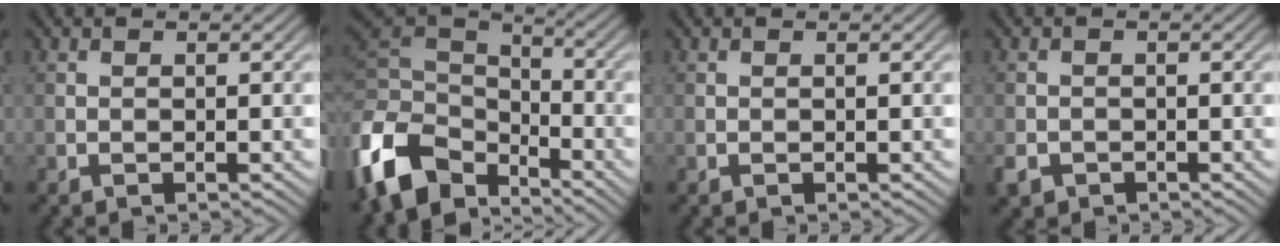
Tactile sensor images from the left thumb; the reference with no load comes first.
{"total": 11.3, "force": [-5.2, 7.7, 6.3], "torque": [-0.172, -0.008, -0.111]}
{"total": 0.0}
{"total": 2.3, "force": [-1.1, 1.8, 0.8], "torque": [-0.022, -0.009, -0.028]}